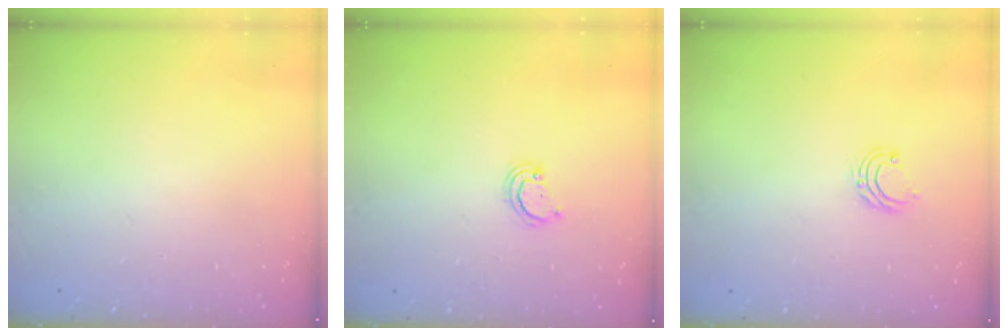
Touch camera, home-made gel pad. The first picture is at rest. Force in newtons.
{"total": 2.5, "press": 2.4, "slide": 0.2}
{"total": 5.9, "press": 5.9, "slide": 0.5}